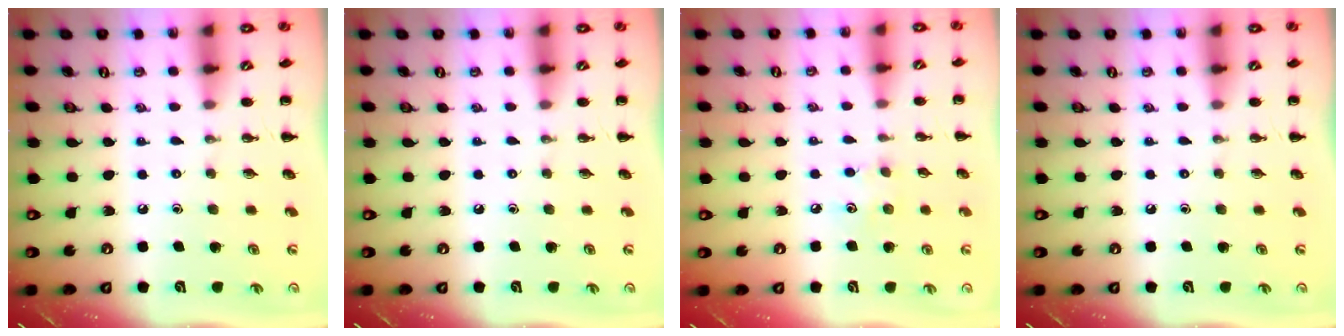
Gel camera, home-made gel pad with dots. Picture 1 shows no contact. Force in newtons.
{"total": 0.0}
{"total": 4.7, "press": 4.6, "slide": 1.1}
{"total": 0.0}